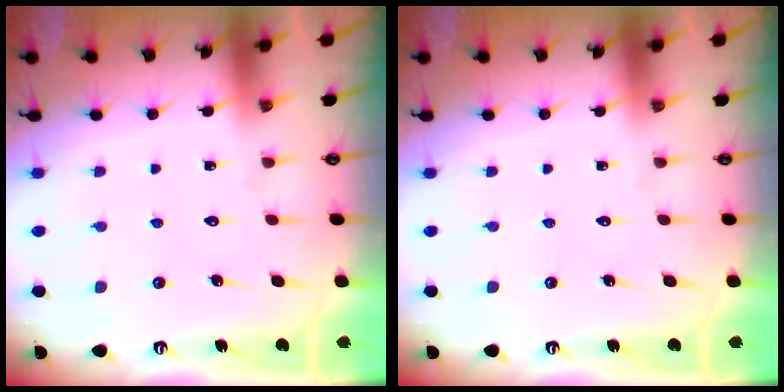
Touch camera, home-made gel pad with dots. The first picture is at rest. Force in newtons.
{"total": 0.0}